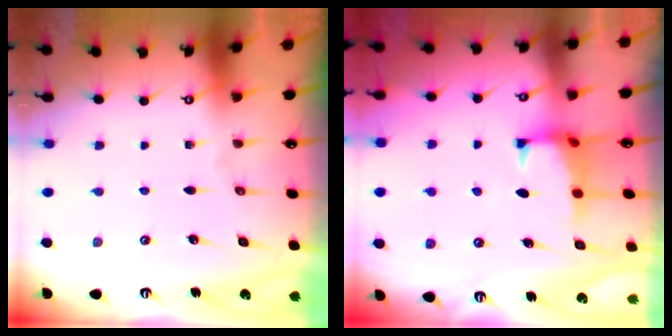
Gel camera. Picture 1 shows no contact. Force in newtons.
{"total": 1.5, "press": 1.3, "slide": 0.6}